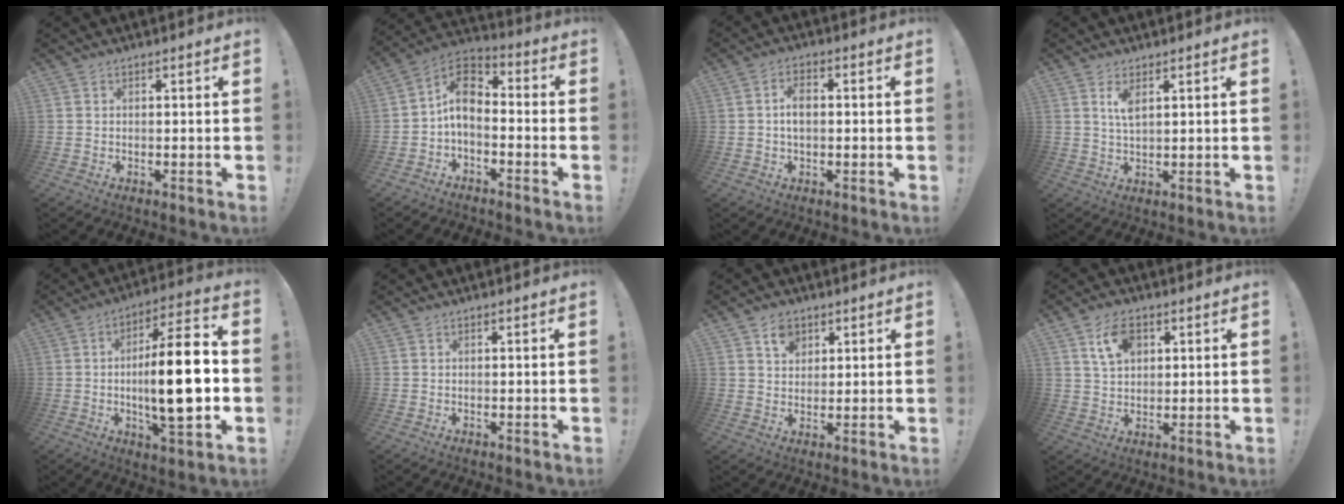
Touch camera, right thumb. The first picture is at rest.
{"total": 9.1, "force": [-0.6, 6.4, 6.4], "torque": [-0.105, 0.008, -0.007]}
{"total": 4.6, "force": [0.1, 2.5, 3.8], "torque": [-0.055, 0.006, -0.001]}
{"total": 4.2, "force": [2.1, 1.5, 3.3], "torque": [-0.062, -0.006, 0.035]}
{"total": 19.1, "force": [-1.9, 4.9, 18.4], "torque": [-0.298, -0.002, -0.035]}
{"total": 0.0}
{"total": 5.6, "force": [3.1, 4.1, 2.2], "torque": [-0.024, -0.012, 0.053]}
{"total": 8.5, "force": [3.8, 5.4, 5.3], "torque": [-0.088, -0.004, 0.071]}